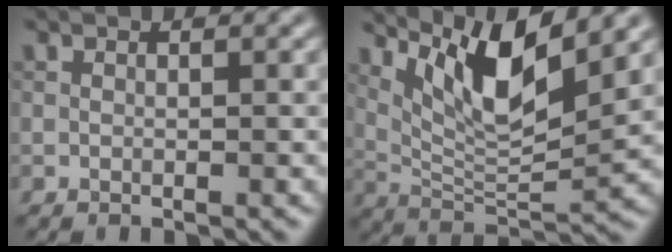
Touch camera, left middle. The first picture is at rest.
{"total": 8.0, "force": [4.5, 1.9, 6.3], "torque": [-0.113, -0.009, 0.087]}